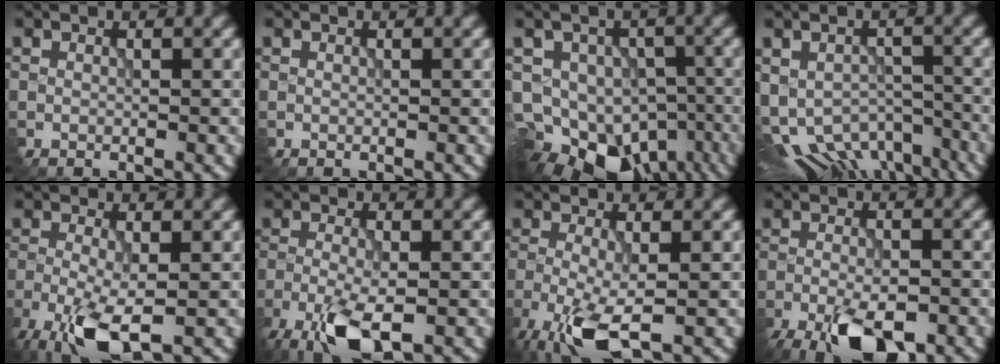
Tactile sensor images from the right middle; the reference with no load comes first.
{"total": 0.0}
{"total": 15.7, "force": [-9.6, 10.6, 6.4], "torque": [-0.110, -0.028, -0.120]}
{"total": 10.9, "force": [-8.0, 5.3, 5.0], "torque": [-0.095, -0.026, -0.099]}
{"total": 7.4, "force": [-3.9, 2.7, 5.7], "torque": [-0.133, -0.018, -0.069]}
{"total": 6.9, "force": [-4.1, 2.4, 5.0], "torque": [-0.116, -0.017, -0.077]}
{"total": 7.0, "force": [-3.6, 2.6, 5.4], "torque": [-0.131, -0.016, -0.066]}
{"total": 7.8, "force": [-5.0, 2.9, 5.2], "torque": [-0.100, -0.025, -0.082]}